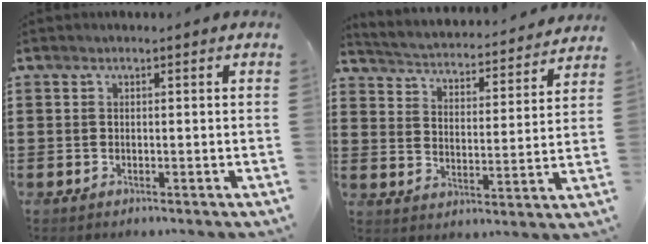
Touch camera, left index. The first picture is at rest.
{"total": 3.0, "force": [3.0, -0.2, 0.0], "torque": [-0.023, -0.035, 0.042]}